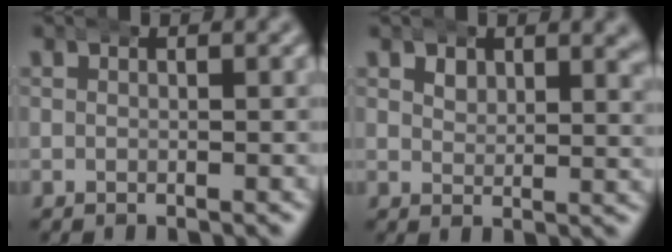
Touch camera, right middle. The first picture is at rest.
{"total": 1.8, "force": [1.6, 0.6, 0.6], "torque": [-0.006, -0.012, 0.032]}